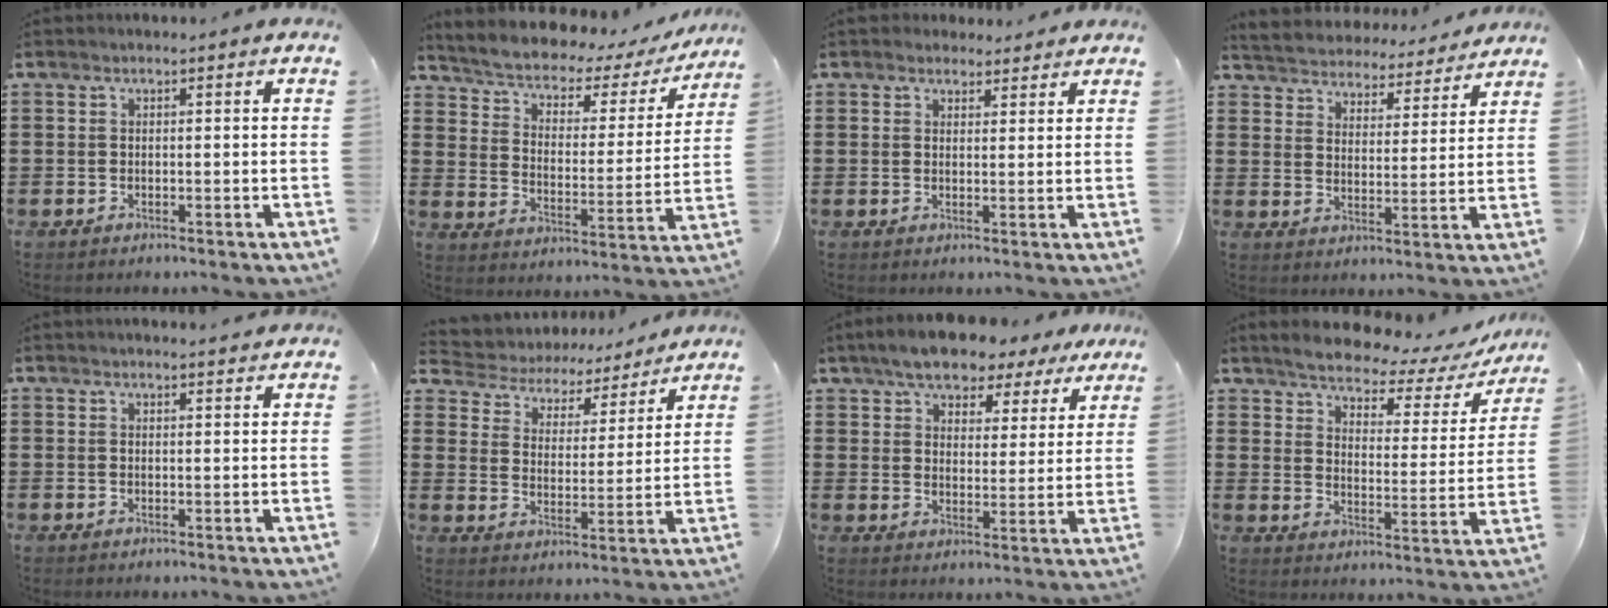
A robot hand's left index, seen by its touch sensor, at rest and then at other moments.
{"total": 3.5, "force": [2.8, 1.4, 1.4], "torque": [-0.047, -0.027, 0.038]}
{"total": 2.6, "force": [2.4, 1.1, 0.1], "torque": [-0.001, -0.002, 0.044]}
{"total": 4.5, "force": [4.4, 0.1, -0.7], "torque": [-0.017, -0.041, 0.072]}
{"total": 1.6, "force": [1.5, 0.1, 0.3], "torque": [-0.008, 0.001, 0.029]}
{"total": 4.1, "force": [4.0, 1.0, 0.1], "torque": [-0.031, -0.032, 0.061]}
{"total": 6.6, "force": [6.0, 1.7, 2.1], "torque": [-0.062, -0.017, 0.106]}
{"total": 4.9, "force": [4.5, 0.8, 1.6], "torque": [-0.048, -0.036, 0.071]}